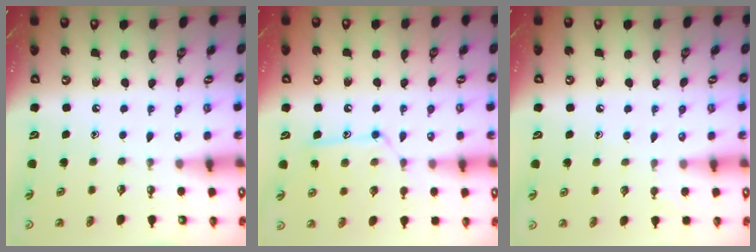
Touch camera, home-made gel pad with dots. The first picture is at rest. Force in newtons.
{"total": 12.6, "press": 12.6, "slide": 0.7}
{"total": 5.7, "press": 5.7, "slide": 0.6}